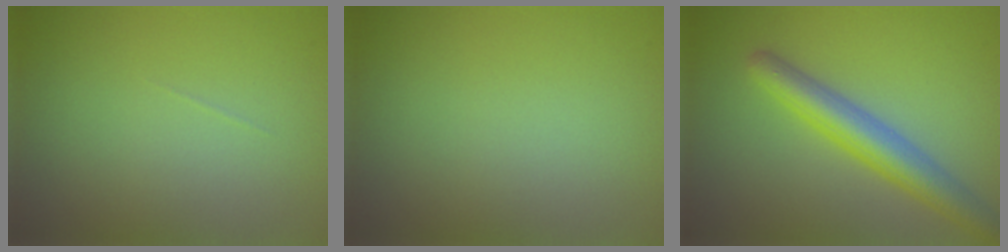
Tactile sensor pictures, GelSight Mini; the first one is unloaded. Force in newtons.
{"total": 0.0}
{"total": 4.9, "press": 4.9, "slide": 0.2}